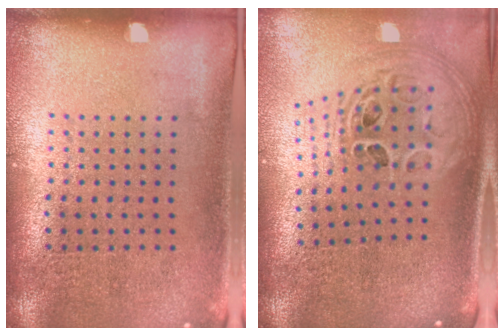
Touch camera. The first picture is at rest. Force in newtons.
{"total": 2.1, "press": 1.6, "slide": 1.3}